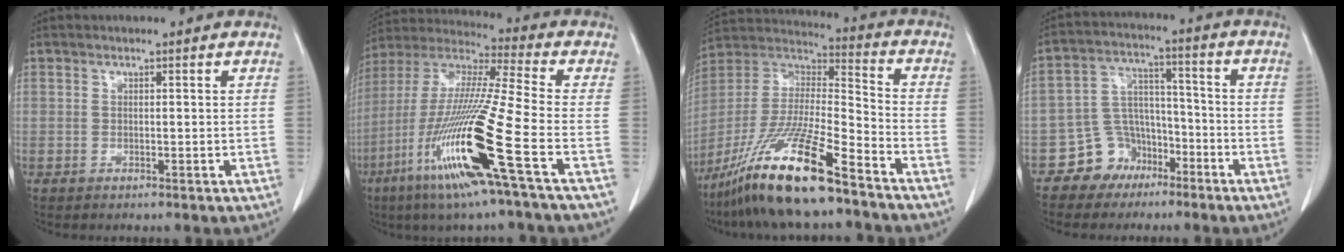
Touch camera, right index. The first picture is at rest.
{"total": 20.3, "force": [-8.0, -0.8, 18.6], "torque": [-0.405, -0.041, -0.165]}
{"total": 18.8, "force": [-13.2, 1.4, 13.3], "torque": [-0.290, -0.035, -0.250]}
{"total": 7.8, "force": [-5.0, 5.9, 1.3], "torque": [-0.024, 0.027, -0.082]}